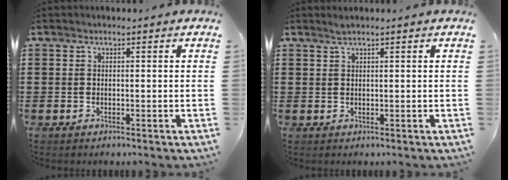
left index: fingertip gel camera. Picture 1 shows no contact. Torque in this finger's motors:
{"motor_torque": [0.07, 0.05, 0.00, 0.01]}